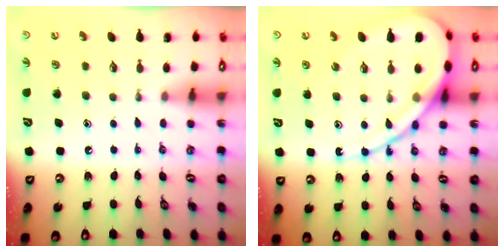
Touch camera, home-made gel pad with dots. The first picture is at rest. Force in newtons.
{"total": 15.5, "press": 15.4, "slide": 1.5}